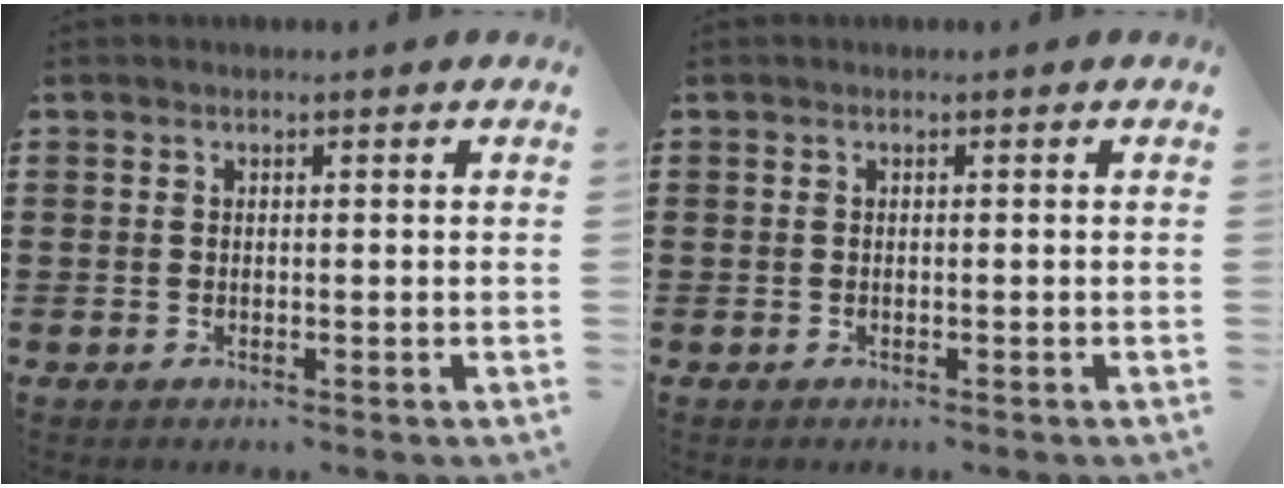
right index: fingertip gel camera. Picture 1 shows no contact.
{"total": 0.0}